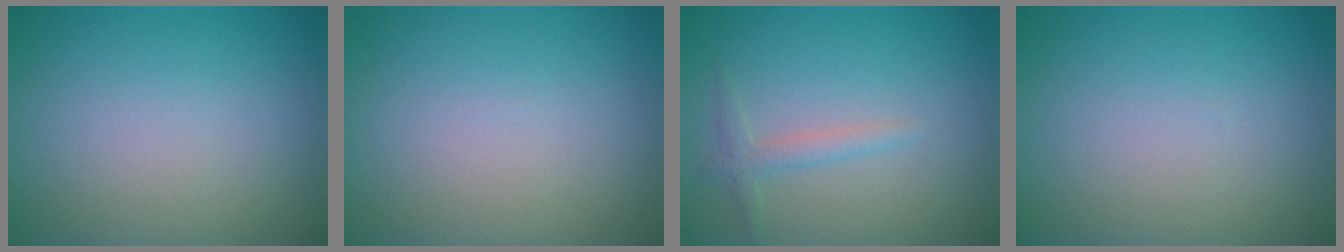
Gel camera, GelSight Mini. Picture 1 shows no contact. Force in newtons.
{"total": 0.0}
{"total": 1.5, "press": 1.5, "slide": 0.1}
{"total": 0.0}